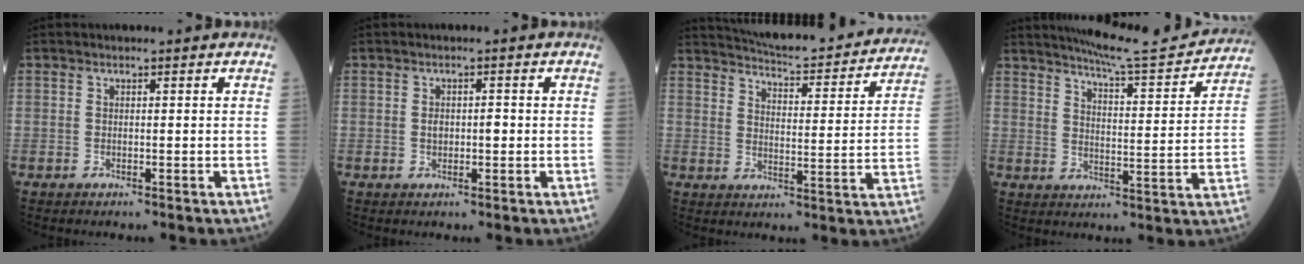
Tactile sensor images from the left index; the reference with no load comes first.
{"total": 2.0, "force": [-0.1, 1.1, 1.7], "torque": [-0.026, 0.008, 0.000]}
{"total": 22.8, "force": [21.2, 3.1, 7.8], "torque": [-0.108, -0.035, 0.261]}
{"total": 14.6, "force": [13.9, 0.3, 4.3], "torque": [-0.066, -0.021, 0.183]}